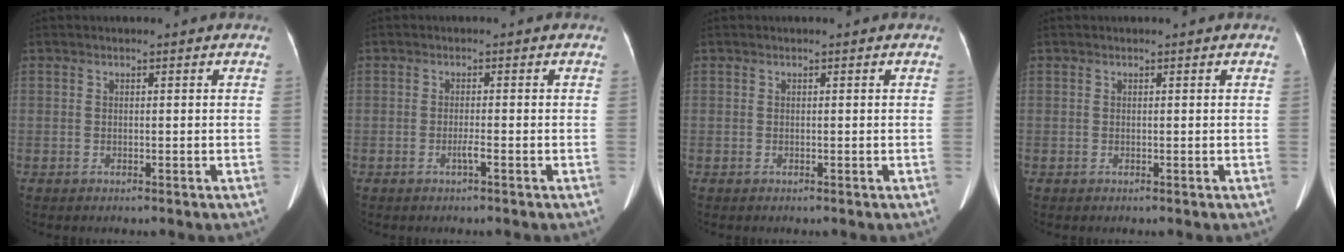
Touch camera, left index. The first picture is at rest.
{"total": 1.2, "force": [-0.7, -0.1, 1.0], "torque": [-0.023, 0.000, -0.012]}
{"total": 0.0}
{"total": 0.0}